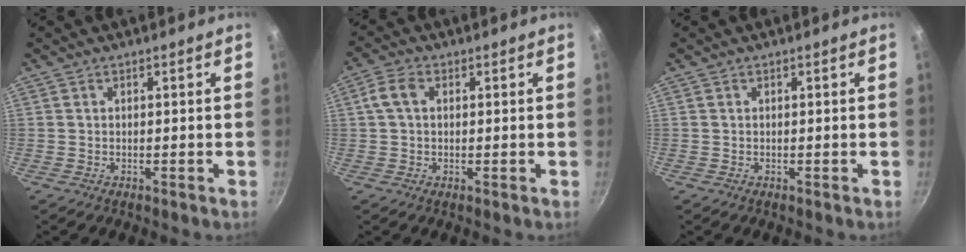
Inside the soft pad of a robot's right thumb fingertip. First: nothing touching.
{"total": 4.1, "force": [0.9, 2.6, 3.0], "torque": [-0.066, 0.014, 0.012]}
{"total": 0.0}